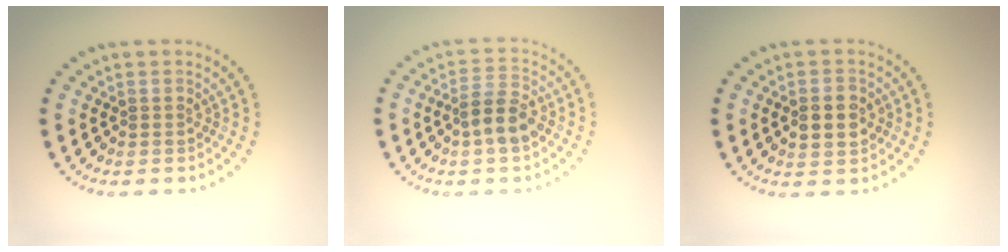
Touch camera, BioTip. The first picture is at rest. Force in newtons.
{"total": 3.5, "press": 3.3, "slide": 1.1}
{"total": 2.9, "press": 2.9, "slide": 0.2}